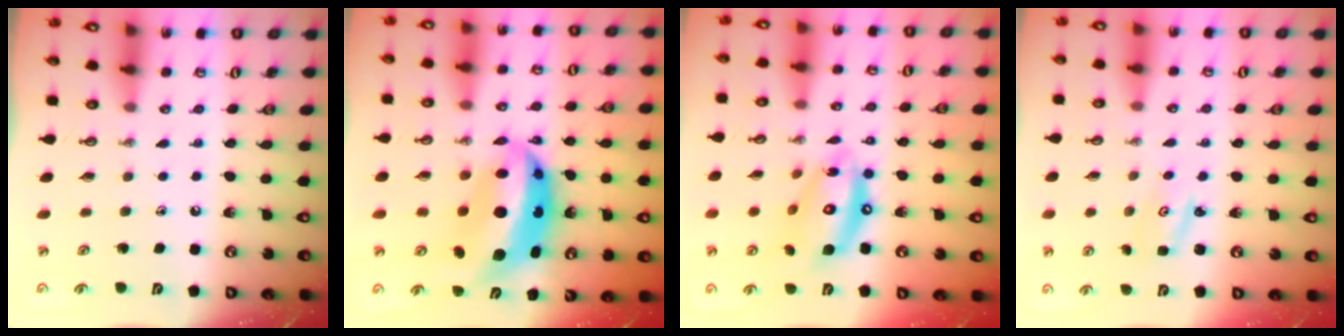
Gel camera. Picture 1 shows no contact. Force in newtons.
{"total": 15.1, "press": 15.0, "slide": 1.2}
{"total": 13.6, "press": 13.6, "slide": 0.7}
{"total": 2.0, "press": 2.0, "slide": 0.2}